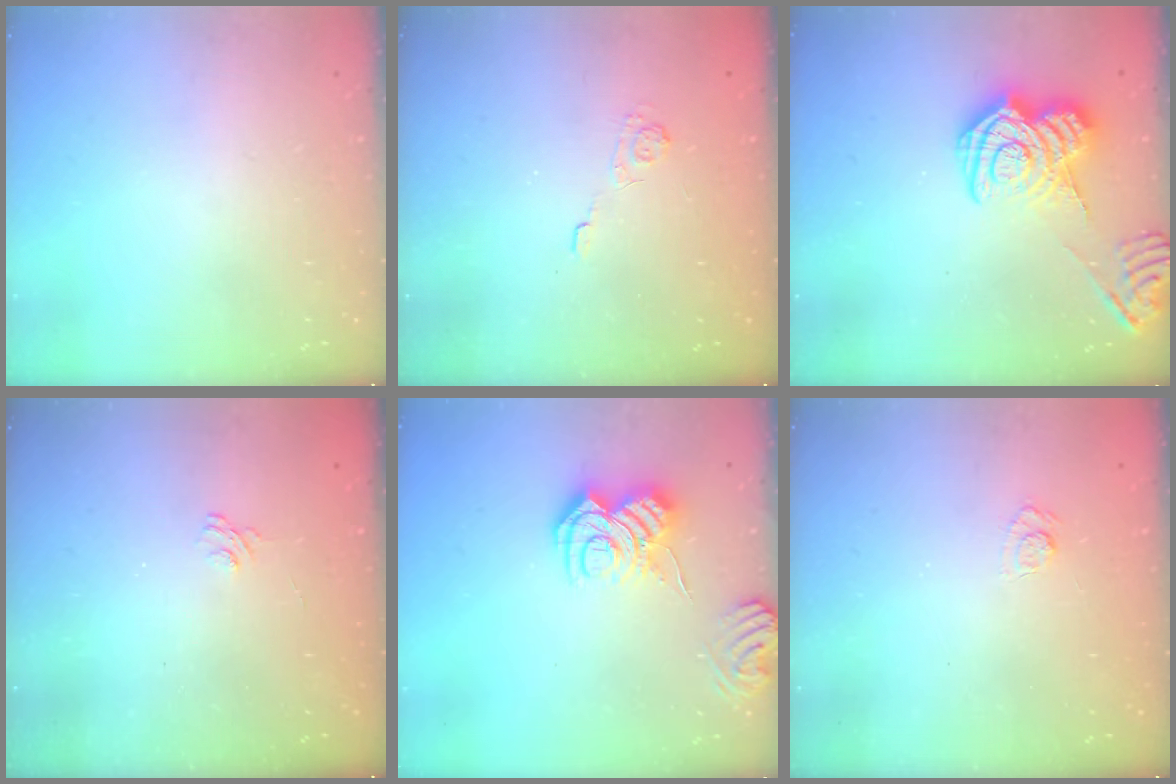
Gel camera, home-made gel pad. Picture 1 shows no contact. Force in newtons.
{"total": 1.9, "press": 1.3, "slide": 1.3}
{"total": 12.8, "press": 12.8, "slide": 0.7}
{"total": 2.1, "press": 1.6, "slide": 1.3}
{"total": 9.5, "press": 9.5, "slide": 1.0}
{"total": 2.5, "press": 2.1, "slide": 1.4}